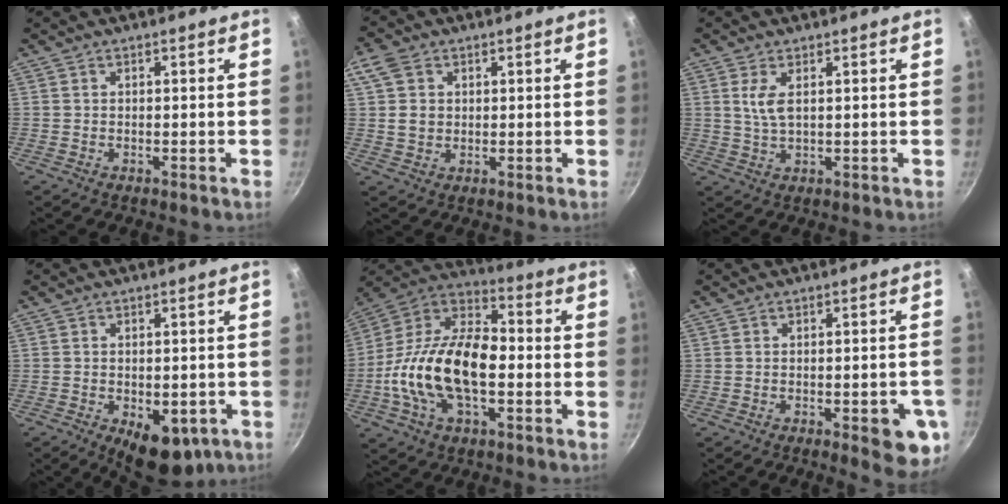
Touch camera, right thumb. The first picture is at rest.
{"total": 6.0, "force": [1.6, 4.7, 3.3], "torque": [-0.053, -0.004, 0.023]}
{"total": 4.1, "force": [1.2, 1.7, 3.5], "torque": [-0.071, -0.007, 0.026]}
{"total": 10.3, "force": [-4.2, 5.5, 7.7], "torque": [-0.067, 0.008, -0.042]}
{"total": 21.7, "force": [-3.6, 12.0, 17.8], "torque": [-0.313, 0.044, -0.083]}
{"total": 9.3, "force": [-3.4, 2.9, 8.2], "torque": [-0.076, 0.010, -0.039]}